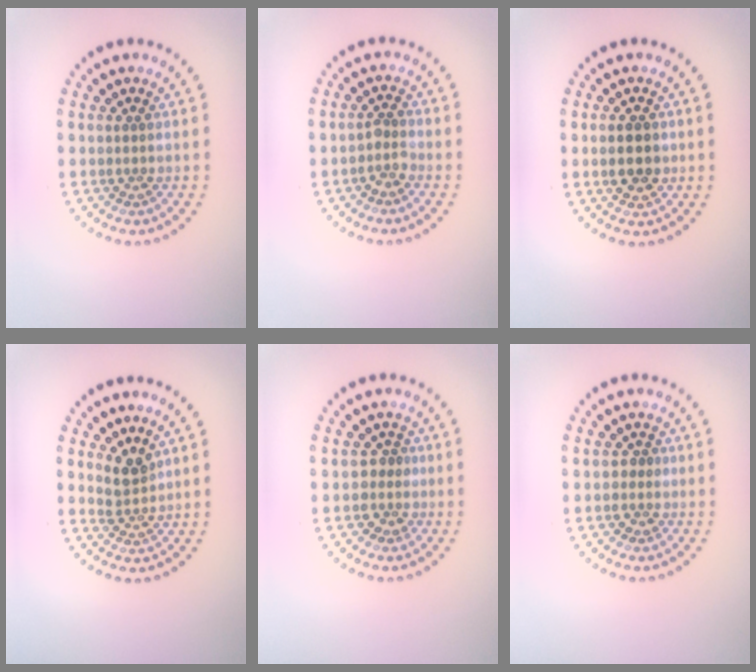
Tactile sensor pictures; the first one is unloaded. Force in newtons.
{"total": 1.3, "press": 1.1, "slide": 0.7}
{"total": 2.7, "press": 2.7, "slide": 0.2}
{"total": 2.2, "press": 1.8, "slide": 1.4}
{"total": 1.8, "press": 1.5, "slide": 1.1}
{"total": 1.2, "press": 1.1, "slide": 0.6}